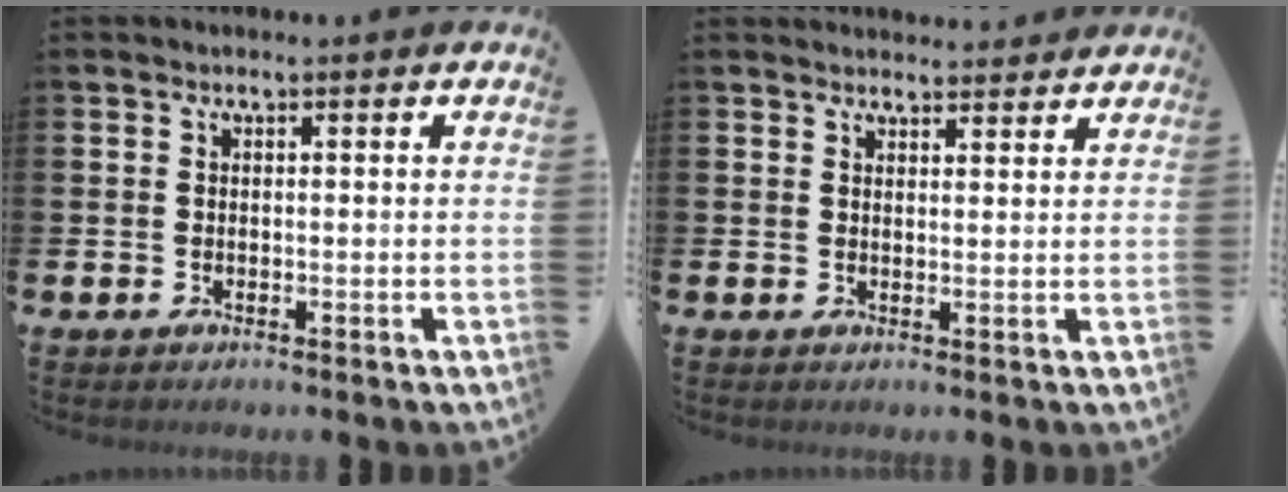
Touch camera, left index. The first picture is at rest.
{"total": 2.4, "force": [2.4, 0.4, -0.2], "torque": [0.010, -0.015, 0.041]}